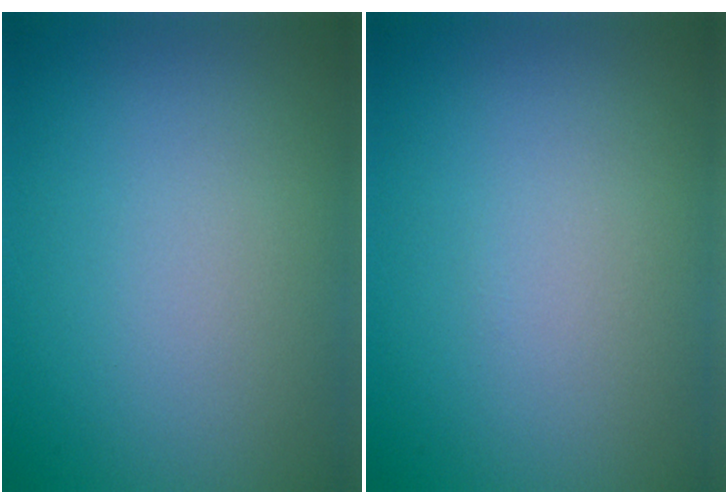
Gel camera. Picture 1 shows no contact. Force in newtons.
{"total": 0.0}